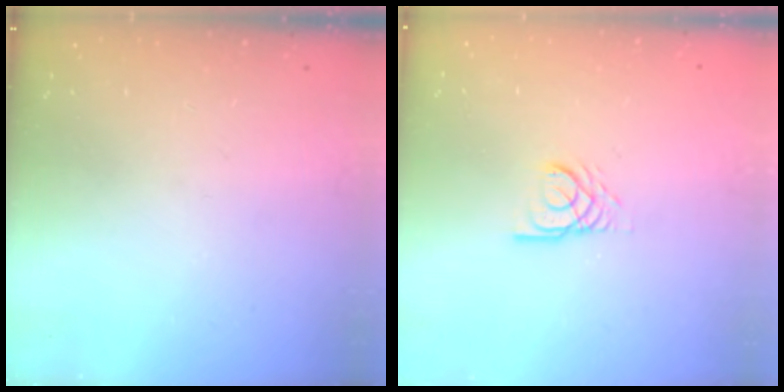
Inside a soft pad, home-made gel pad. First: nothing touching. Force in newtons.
{"total": 3.0, "press": 2.9, "slide": 0.3}